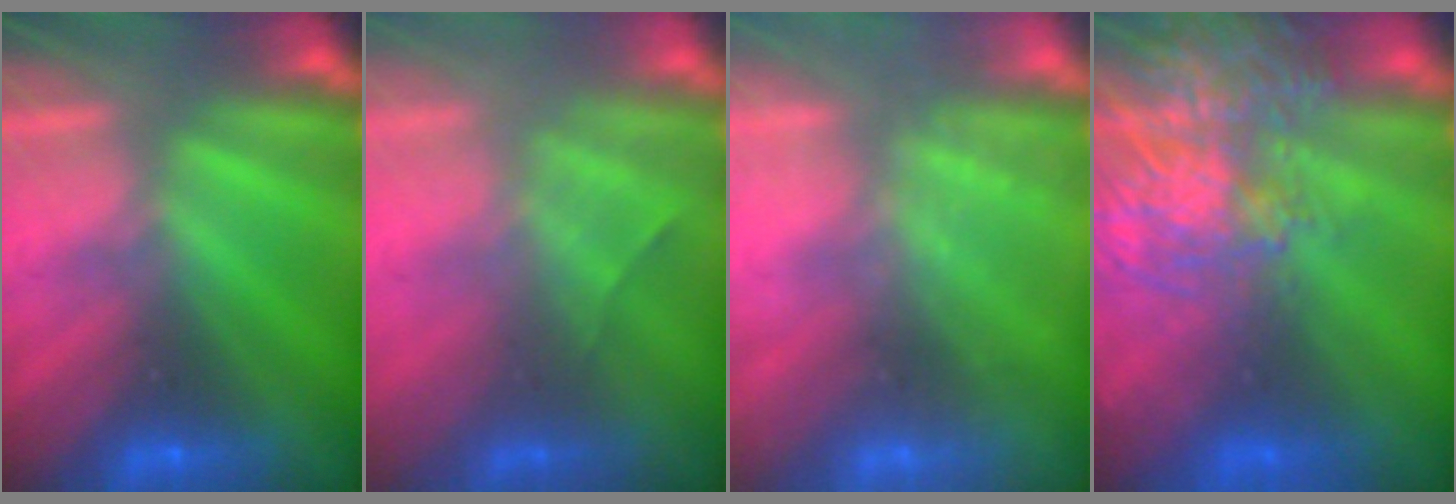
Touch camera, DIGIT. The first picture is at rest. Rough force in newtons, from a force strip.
{"total": 2.2}
{"total": 2.2}
{"total": 7.2}